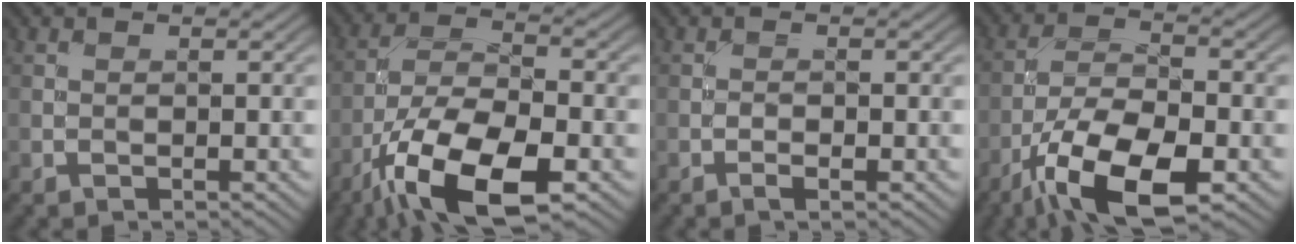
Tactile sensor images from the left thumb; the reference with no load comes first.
{"total": 14.1, "force": [-7.7, 5.3, 10.5], "torque": [-0.212, -0.016, -0.152]}
{"total": 1.1, "force": [-0.6, 0.2, 0.8], "torque": [-0.016, 0.001, -0.014]}
{"total": 12.3, "force": [-6.8, 4.7, 9.2], "torque": [-0.175, -0.008, -0.135]}